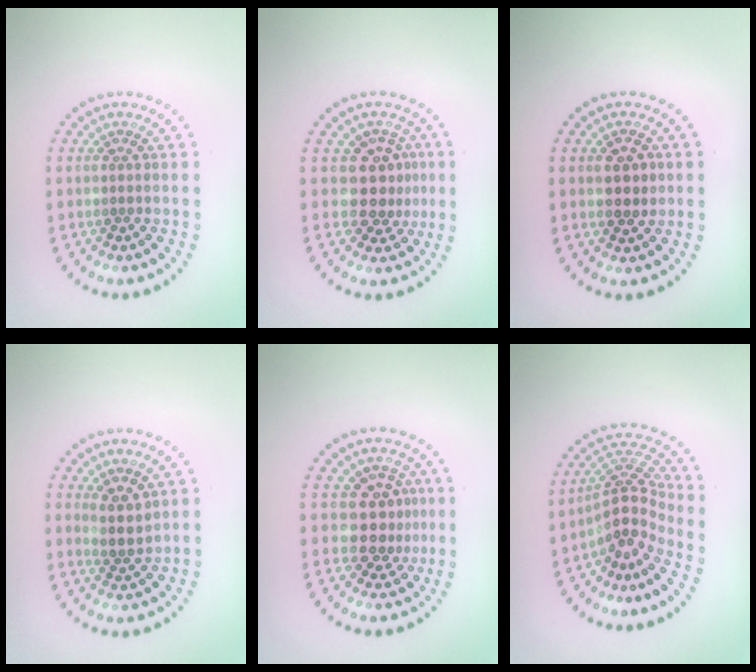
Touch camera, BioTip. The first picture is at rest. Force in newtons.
{"total": 3.4, "press": 2.9, "slide": 1.7}
{"total": 2.7, "press": 2.7, "slide": 0.2}
{"total": 2.5, "press": 2.1, "slide": 1.3}
{"total": 3.4, "press": 2.9, "slide": 1.7}
{"total": 3.9, "press": 2.7, "slide": 2.7}